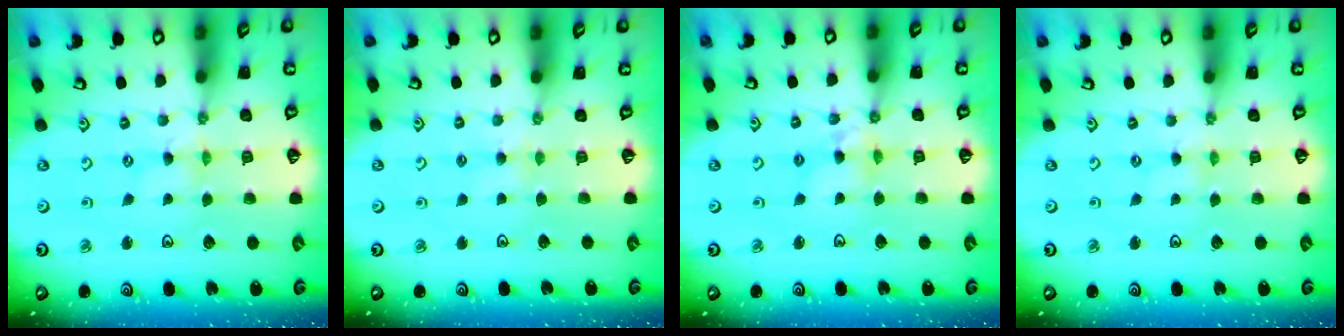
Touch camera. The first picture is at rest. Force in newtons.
{"total": 2.9, "press": 2.8, "slide": 0.6}
{"total": 6.1, "press": 6.1, "slide": 0.5}
{"total": 0.0}